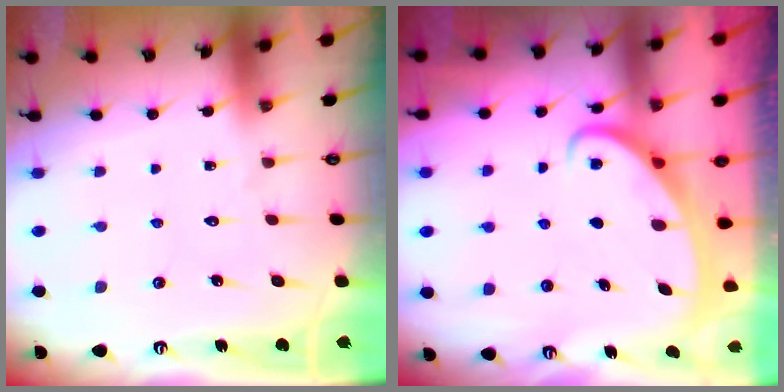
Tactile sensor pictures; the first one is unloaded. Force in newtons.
{"total": 2.6, "press": 2.6, "slide": 0.3}